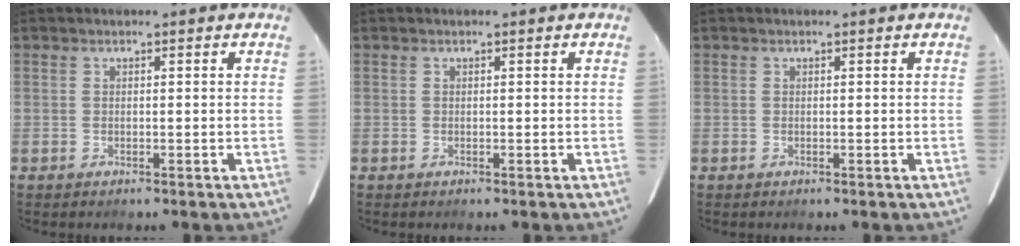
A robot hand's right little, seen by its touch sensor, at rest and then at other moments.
{"total": 0.0}
{"total": 0.0}